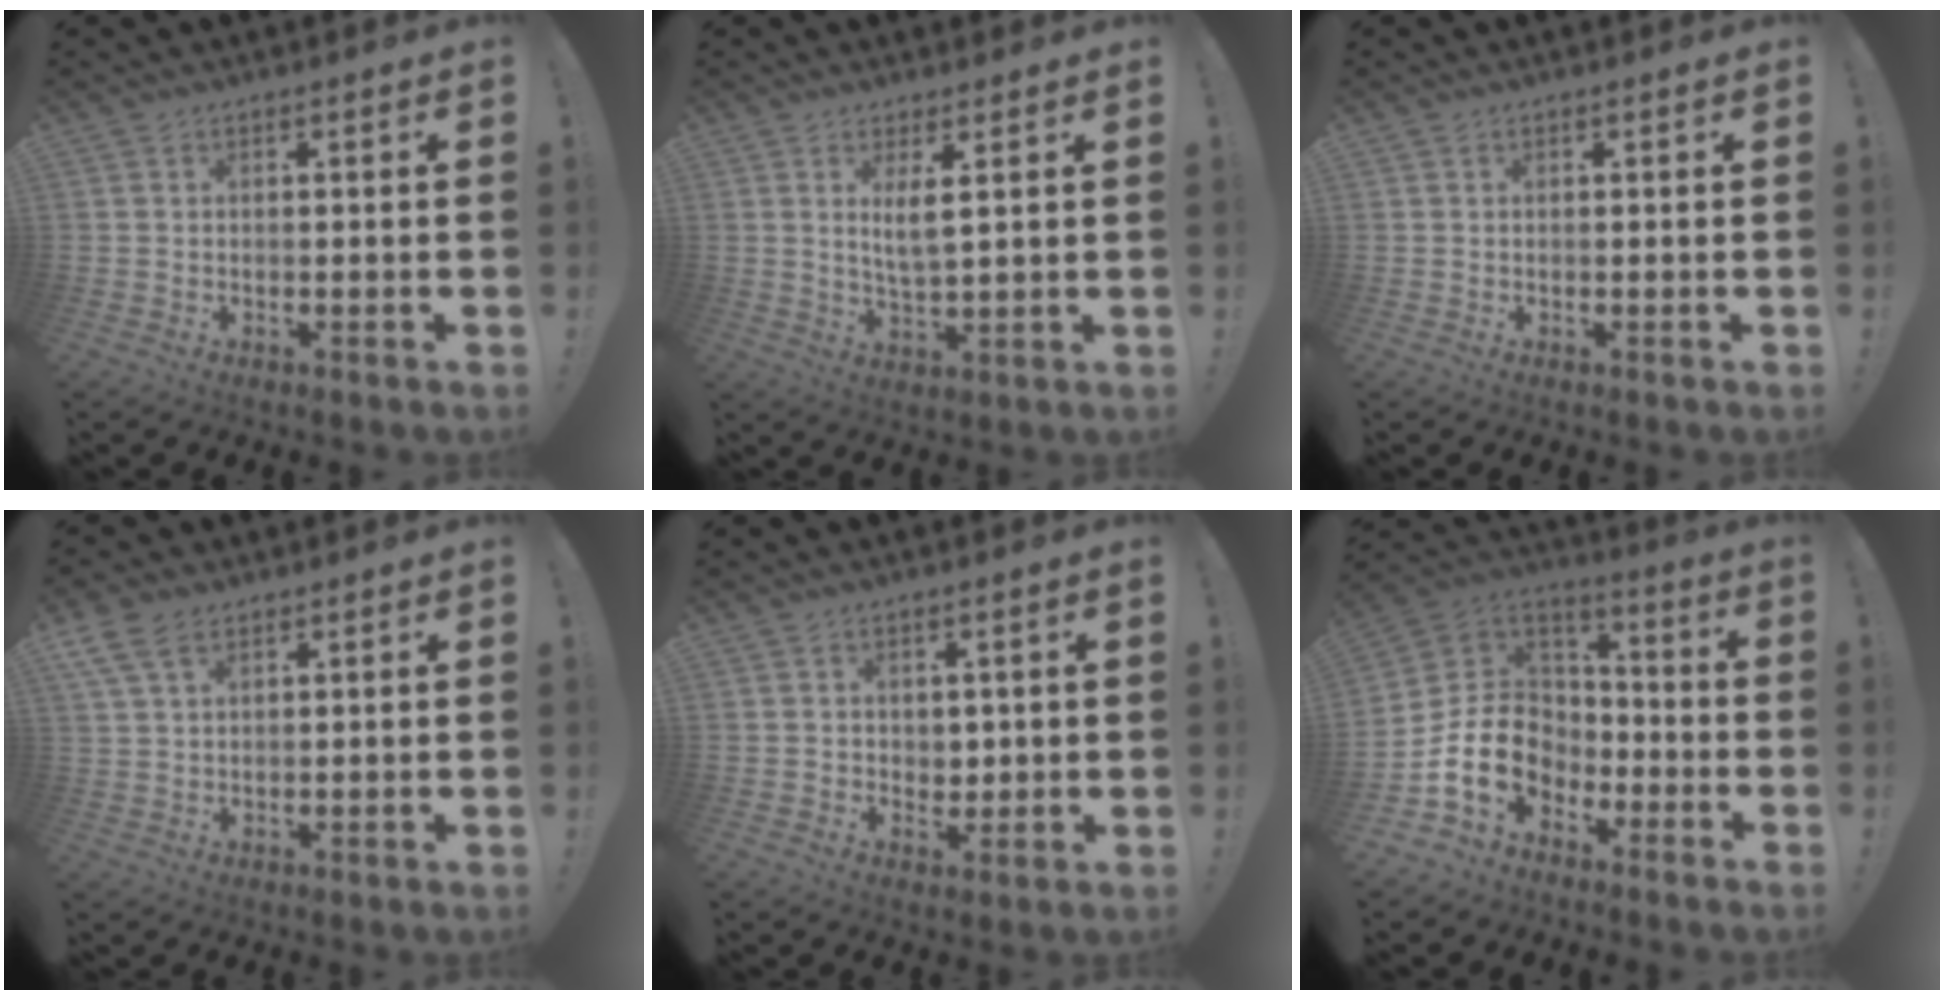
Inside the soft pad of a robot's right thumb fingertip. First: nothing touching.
{"total": 5.3, "force": [2.5, 1.0, 4.6], "torque": [-0.072, -0.011, 0.039]}
{"total": 0.0}
{"total": 6.5, "force": [3.8, 3.4, 4.1], "torque": [-0.084, -0.002, 0.076]}
{"total": 3.5, "force": [1.7, 3.0, 0.2], "torque": [0.010, -0.011, 0.028]}
{"total": 15.8, "force": [-5.7, 12.1, 8.3], "torque": [-0.151, 0.024, -0.093]}